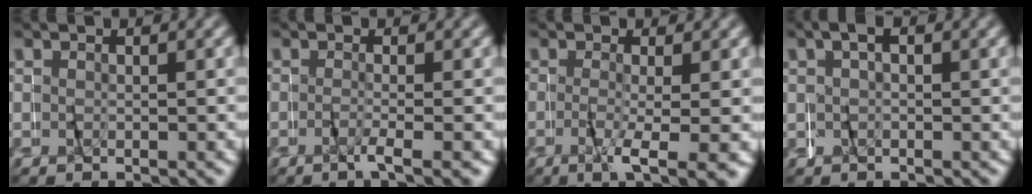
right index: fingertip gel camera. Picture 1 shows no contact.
{"total": 2.0, "force": [-1.5, -0.4, 1.3], "torque": [-0.035, -0.006, -0.022]}
{"total": 4.2, "force": [-2.2, 0.3, 3.6], "torque": [-0.055, -0.018, -0.028]}
{"total": 1.2, "force": [0.3, 1.0, 0.5], "torque": [-0.010, 0.005, 0.003]}